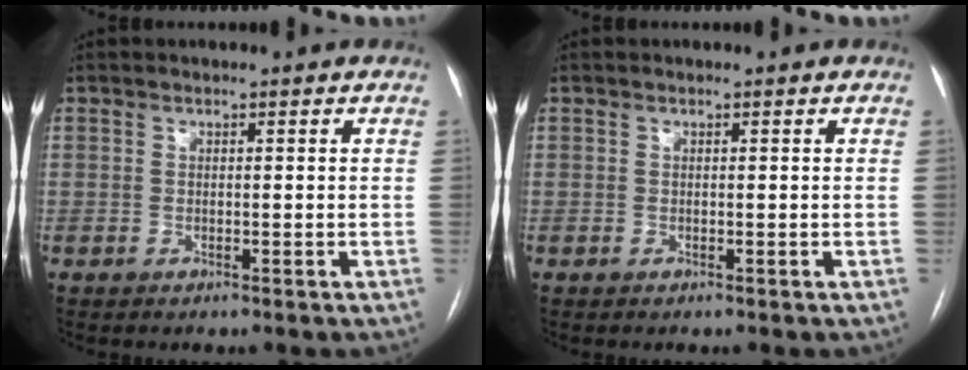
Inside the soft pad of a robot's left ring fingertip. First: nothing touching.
{"total": 0.0}